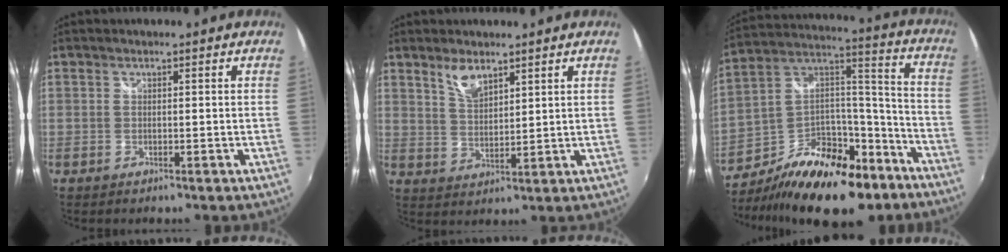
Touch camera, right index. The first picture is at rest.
{"total": 5.0, "force": [3.7, 1.8, 2.9], "torque": [-0.051, 0.000, 0.071]}
{"total": 23.3, "force": [-15.2, 11.6, 13.3], "torque": [-0.234, 0.041, -0.229]}